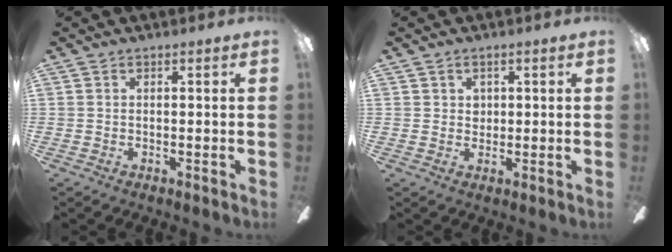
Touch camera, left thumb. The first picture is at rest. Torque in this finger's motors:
{"motor_torque": [0.02, 0.10, -0.17, 0.06, 0.02]}